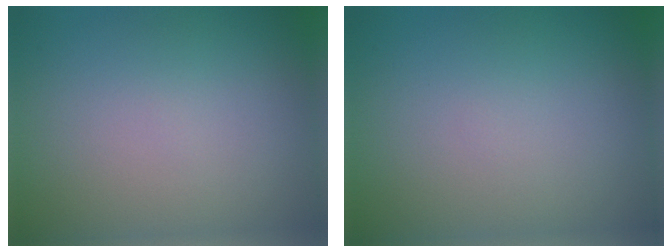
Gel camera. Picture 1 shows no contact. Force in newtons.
{"total": 0.0}